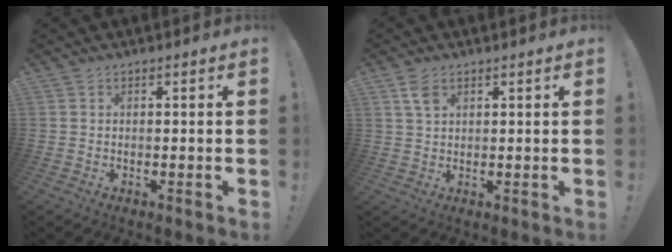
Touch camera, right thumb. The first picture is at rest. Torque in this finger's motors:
{"motor_torque": [-0.03, 0.02, -0.12, 0.18, 0.00]}